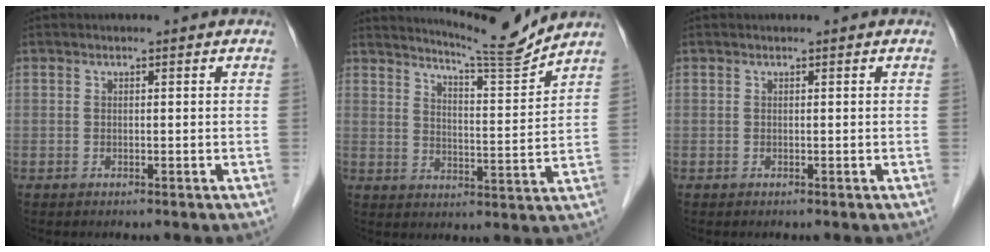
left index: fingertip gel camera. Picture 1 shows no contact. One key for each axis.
{"total": 9.4, "fx": 9.1, "fy": -1.7, "fz": 1.6, "tx": -0.042, "ty": -0.034, "tz": 0.143}
{"total": 0.0}